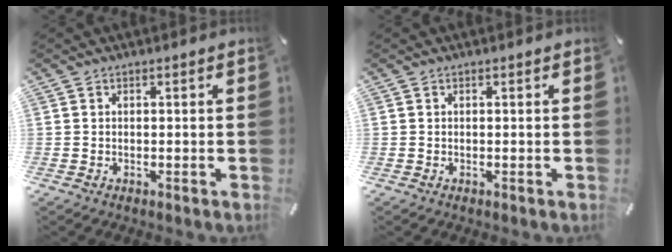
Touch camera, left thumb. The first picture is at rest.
{"total": 0.0}